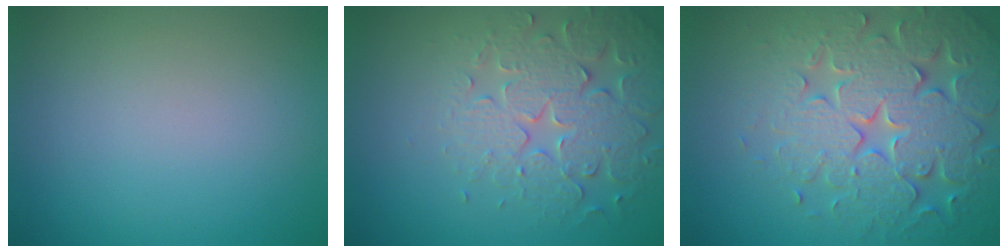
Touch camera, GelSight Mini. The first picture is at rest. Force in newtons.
{"total": 4.6, "press": 4.5, "slide": 0.8}
{"total": 7.7, "press": 7.6, "slide": 1.6}